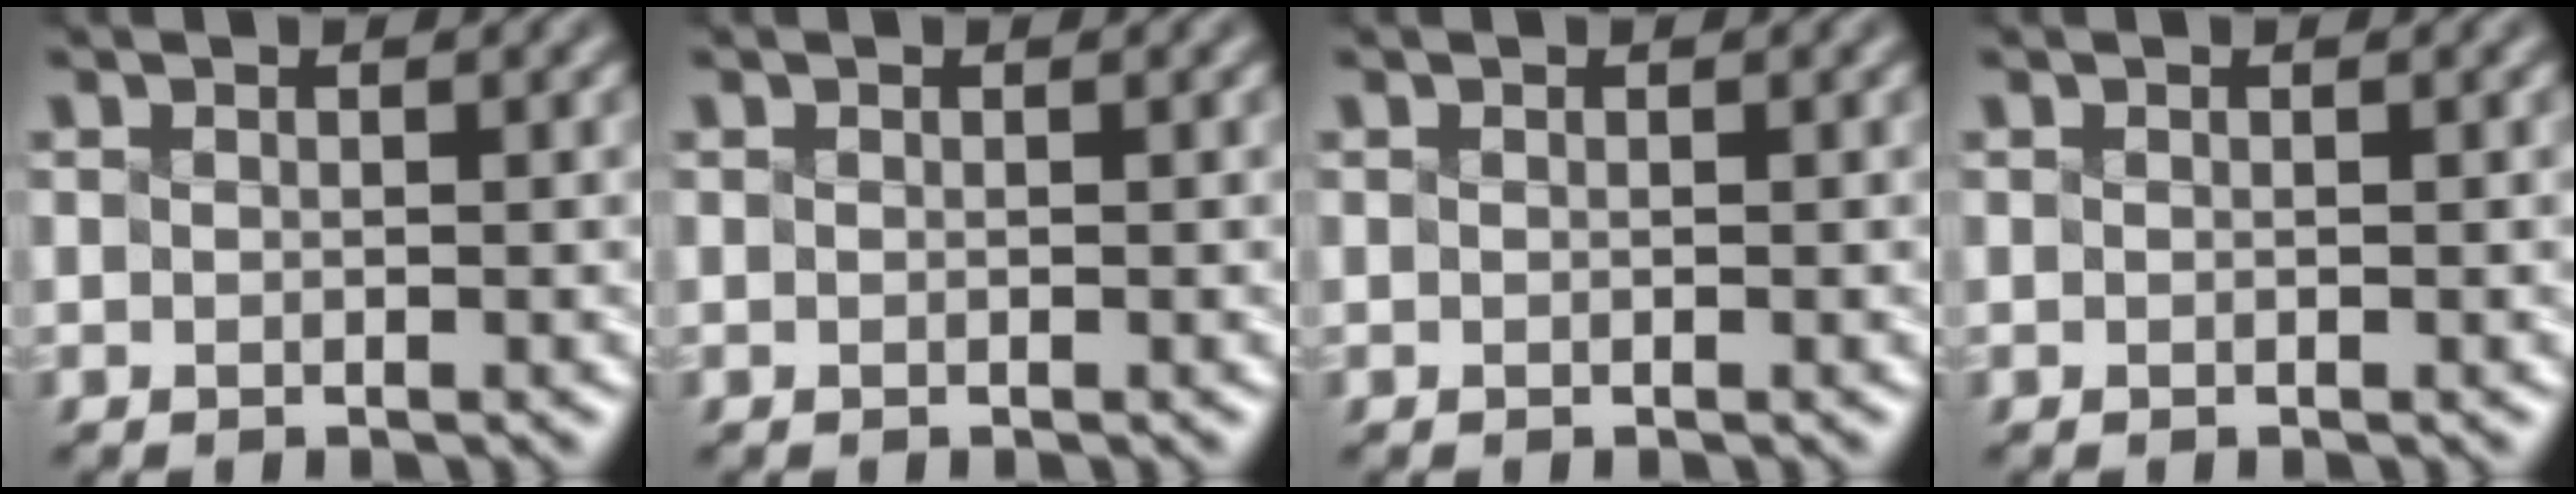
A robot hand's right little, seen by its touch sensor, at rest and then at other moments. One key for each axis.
{"total": 0.0}
{"total": 0.0}
{"total": 0.0}